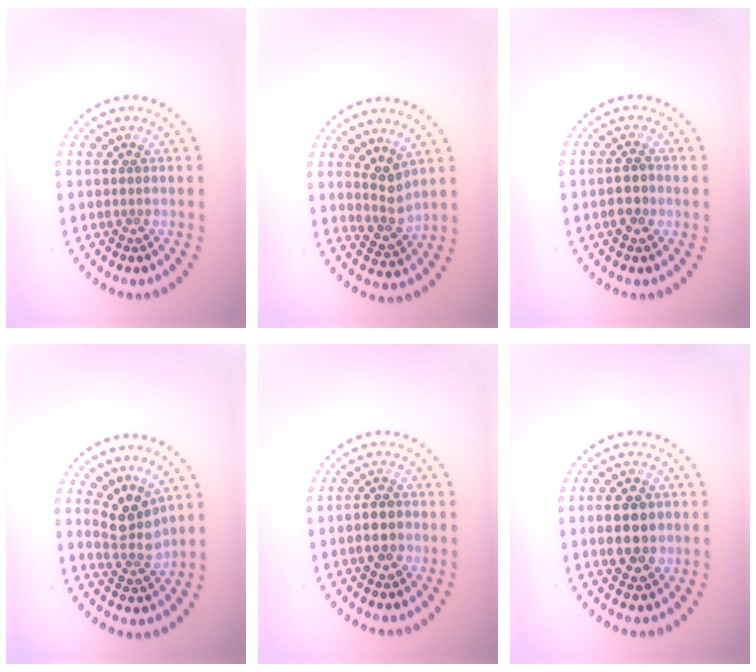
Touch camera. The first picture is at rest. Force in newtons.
{"total": 2.5, "press": 1.9, "slide": 1.6}
{"total": 2.0, "press": 2.0, "slide": 0.4}
{"total": 3.1, "press": 2.2, "slide": 2.2}
{"total": 2.3, "press": 2.2, "slide": 0.5}
{"total": 4.5, "press": 4.5, "slide": 0.2}